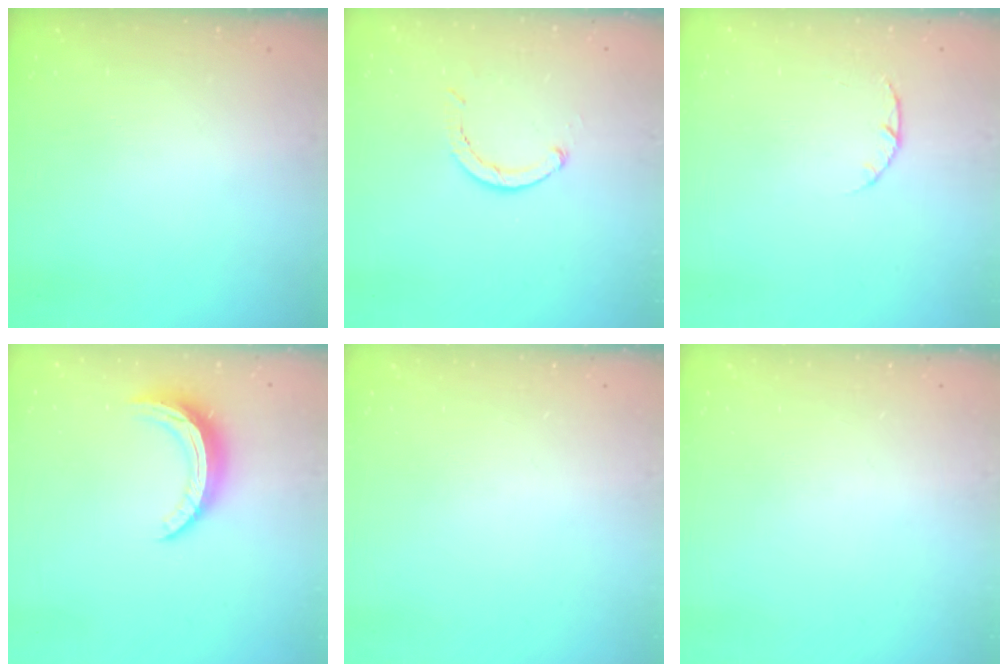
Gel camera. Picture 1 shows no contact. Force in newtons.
{"total": 3.5, "press": 3.4, "slide": 0.7}
{"total": 1.4, "press": 1.3, "slide": 0.3}
{"total": 9.4, "press": 9.4, "slide": 0.7}
{"total": 0.0}
{"total": 0.0}